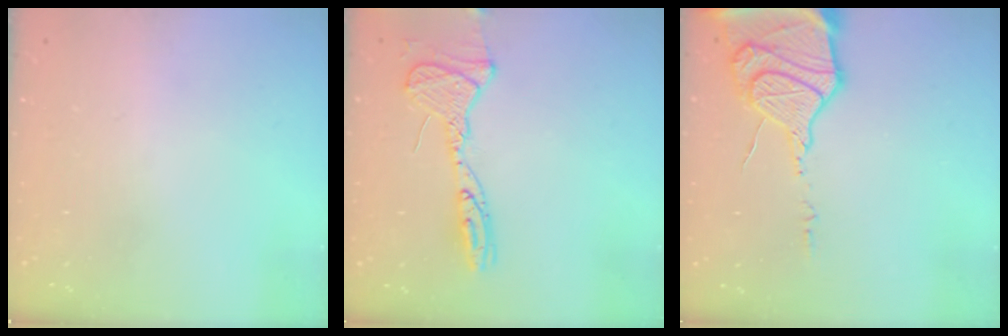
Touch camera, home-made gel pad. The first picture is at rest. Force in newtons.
{"total": 15.5, "press": 15.4, "slide": 1.2}
{"total": 18.9, "press": 18.8, "slide": 1.8}